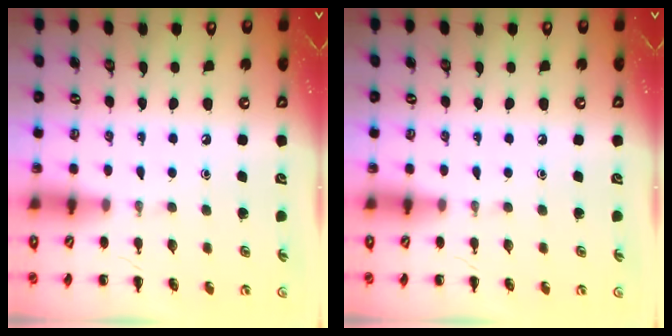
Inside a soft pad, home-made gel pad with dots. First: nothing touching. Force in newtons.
{"total": 0.0}